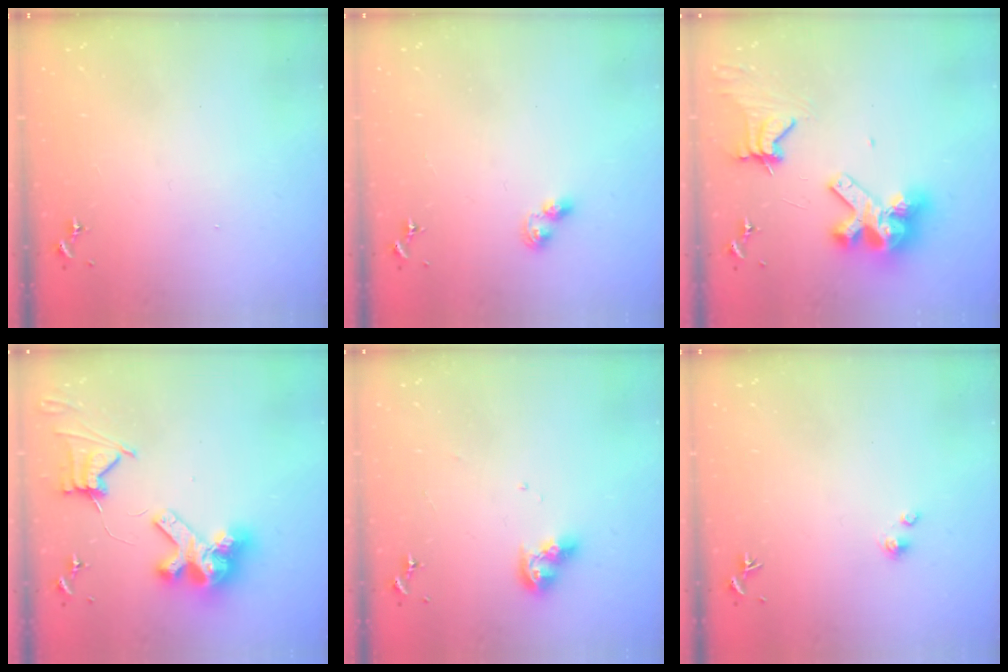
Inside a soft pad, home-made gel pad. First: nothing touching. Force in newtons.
{"total": 5.4, "press": 5.3, "slide": 0.6}
{"total": 15.2, "press": 15.0, "slide": 2.0}
{"total": 14.2, "press": 14.1, "slide": 1.6}
{"total": 9.4, "press": 9.4, "slide": 1.1}
{"total": 2.1, "press": 2.1, "slide": 0.2}